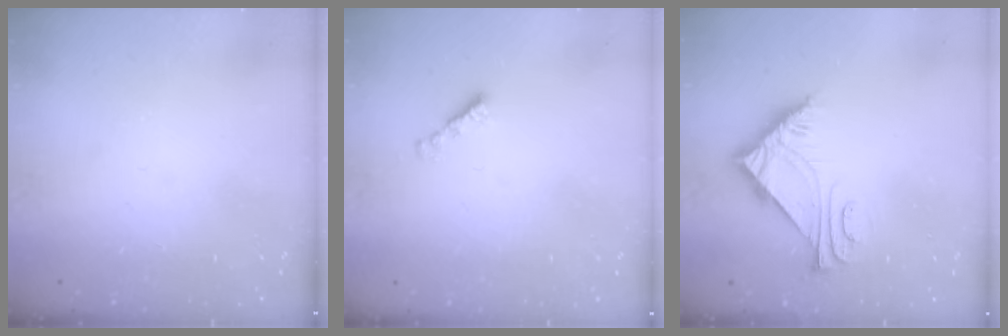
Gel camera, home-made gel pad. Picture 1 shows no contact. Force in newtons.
{"total": 2.2, "press": 2.1, "slide": 0.7}
{"total": 6.4, "press": 6.4, "slide": 0.1}